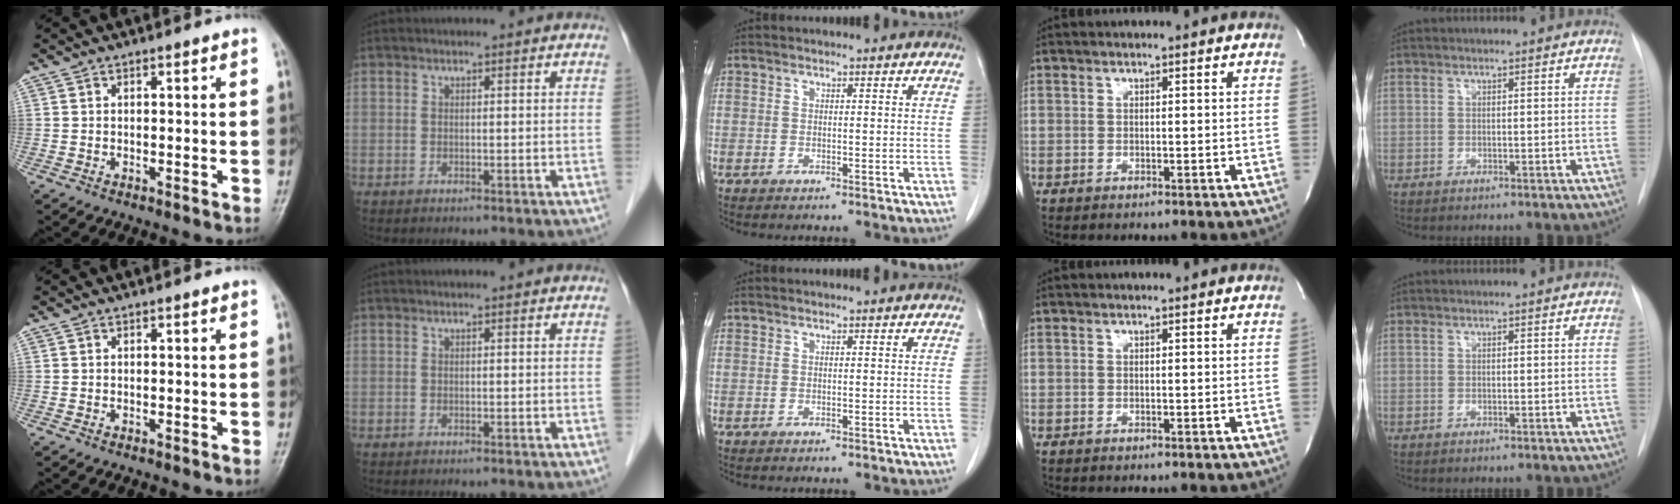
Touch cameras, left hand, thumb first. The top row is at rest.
{}